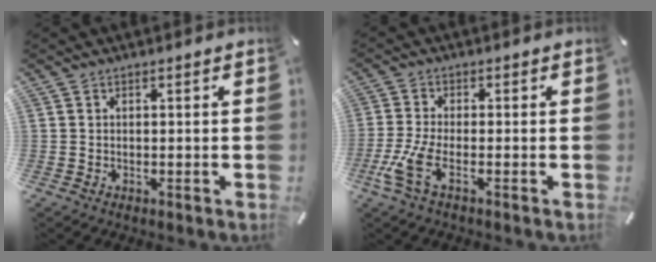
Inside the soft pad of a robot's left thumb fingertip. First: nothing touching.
{"total": 7.2, "force": [-2.6, 2.5, 6.2], "torque": [-0.146, -0.013, -0.048]}